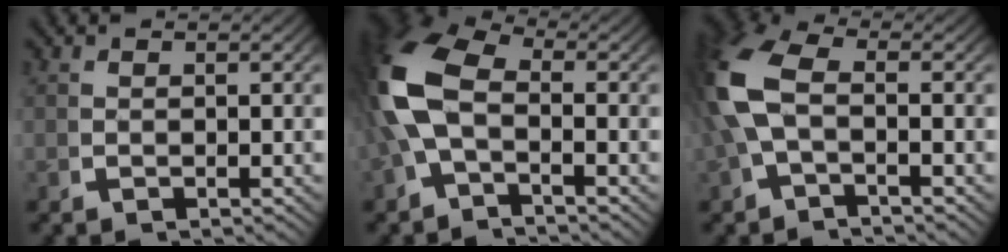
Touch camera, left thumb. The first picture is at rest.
{"total": 8.9, "force": [-0.2, 5.8, 6.7], "torque": [-0.164, -0.003, -0.003]}
{"total": 7.0, "force": [-0.2, 4.4, 5.4], "torque": [-0.150, -0.009, 0.001]}